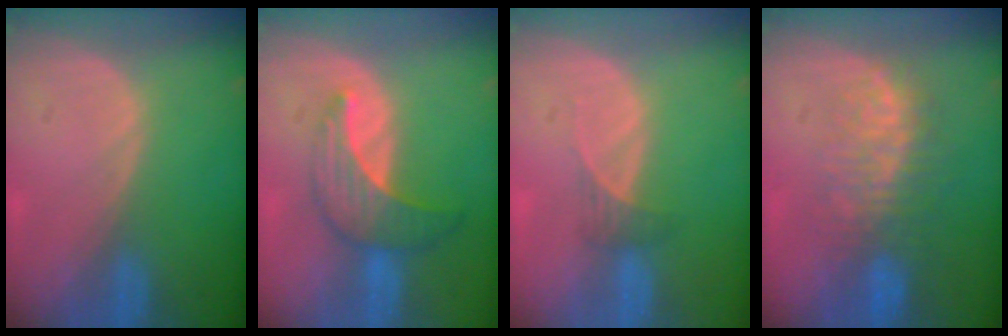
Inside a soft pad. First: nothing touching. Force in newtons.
{"total": 7.2, "press": 6.4, "slide": 3.2}
{"total": 1.8, "press": 1.6, "slide": 0.8}
{"total": 8.3, "press": 7.6, "slide": 3.4}